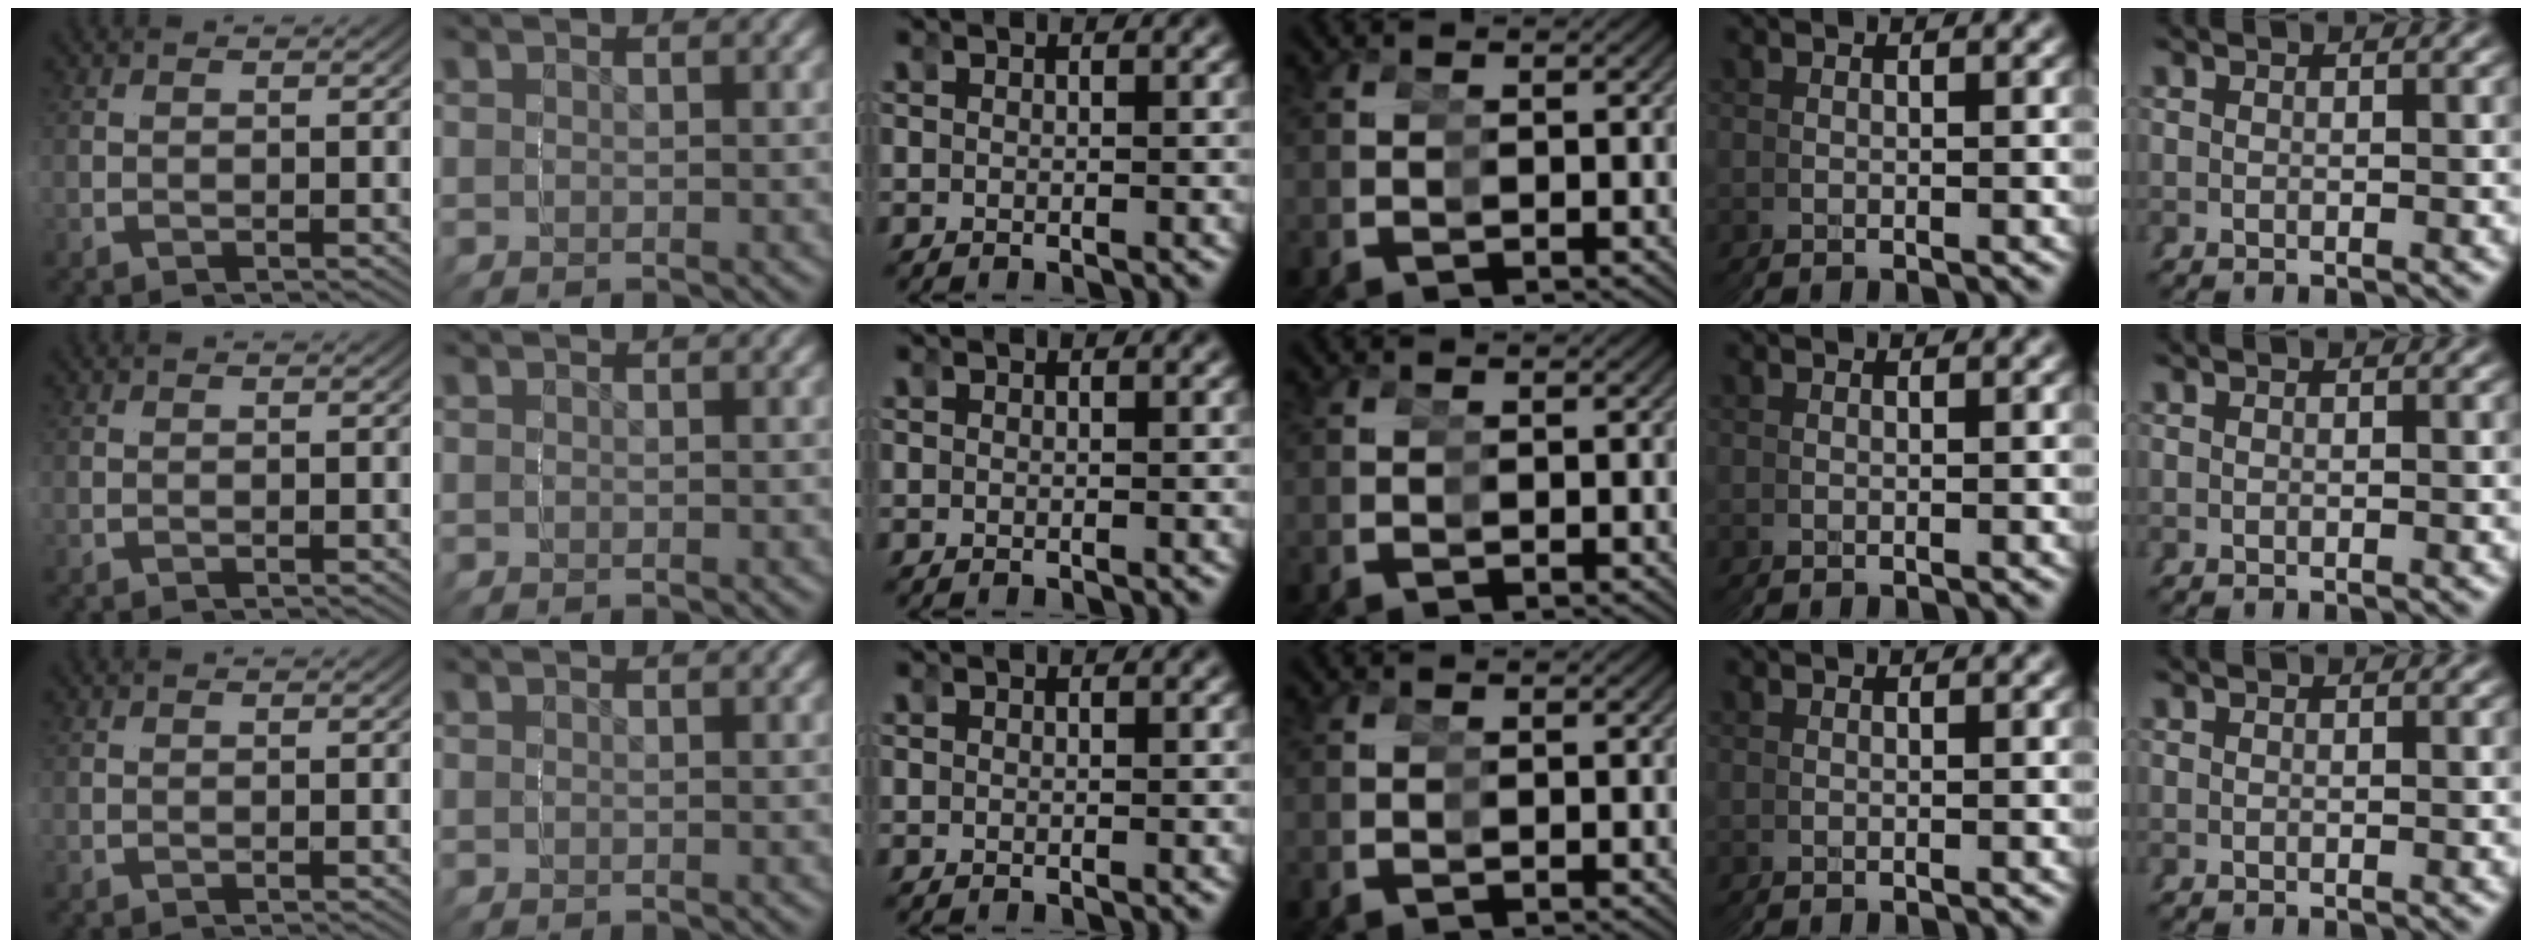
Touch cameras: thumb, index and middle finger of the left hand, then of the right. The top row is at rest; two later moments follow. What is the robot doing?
{"motion": "grasp_and_lifting", "object": "scissors"}